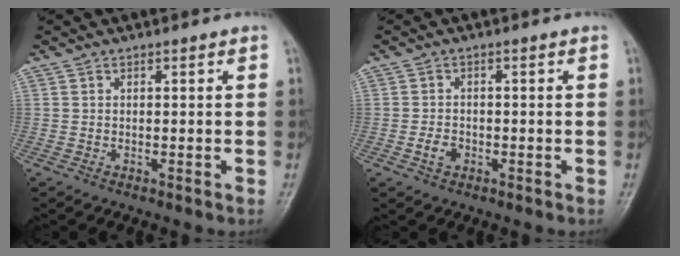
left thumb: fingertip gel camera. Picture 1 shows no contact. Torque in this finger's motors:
{"motor_torque": [-0.08, 0.31, 0.20, 0.02, 0.00]}